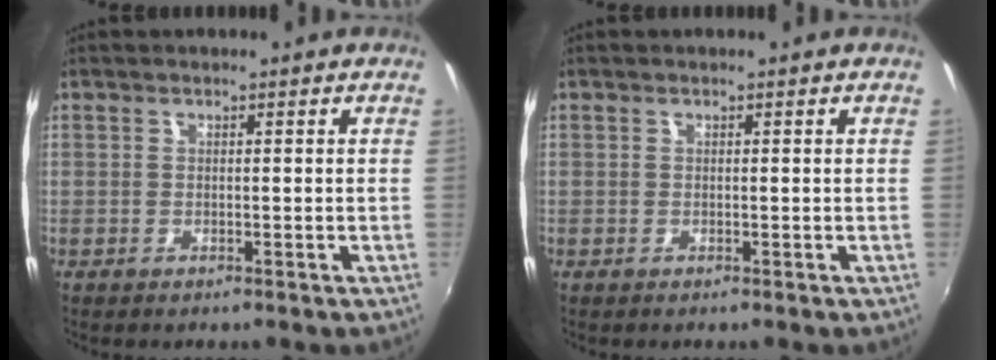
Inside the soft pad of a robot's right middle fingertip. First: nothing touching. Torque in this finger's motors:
{"motor_torque": [-0.22, -0.04, -0.02, 0.00]}